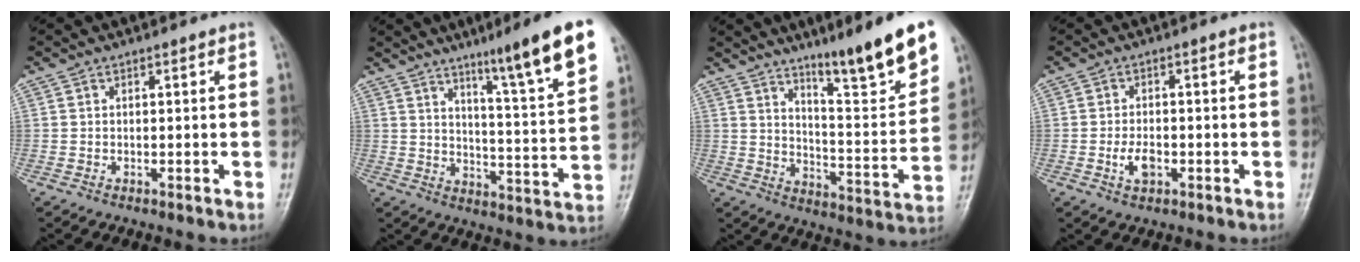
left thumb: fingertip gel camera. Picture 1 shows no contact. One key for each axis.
{"total": 16.3, "fx": 10.1, "fy": 0.9, "fz": 12.8, "tx": -0.170, "ty": -0.052, "tz": 0.149}
{"total": 17.1, "fx": 11.8, "fy": 1.9, "fz": 12.2, "tx": -0.154, "ty": -0.074, "tz": 0.188}
{"total": 3.7, "fx": -1.3, "fy": 2.1, "fz": 2.8, "tx": -0.051, "ty": 0.005, "tz": -0.023}